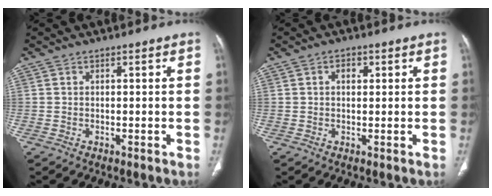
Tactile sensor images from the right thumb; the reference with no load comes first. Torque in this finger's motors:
{"motor_torque": [0.10, 0.02, 0.15, -0.38, 0.06]}